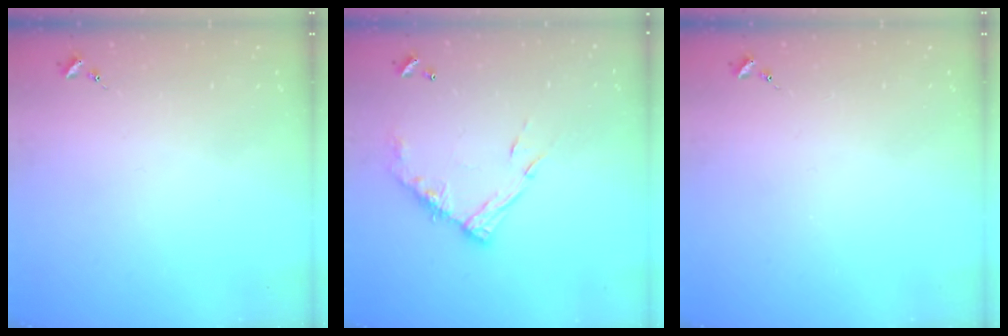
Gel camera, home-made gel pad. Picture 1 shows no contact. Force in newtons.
{"total": 13.3, "press": 13.3, "slide": 1.1}
{"total": 0.0}